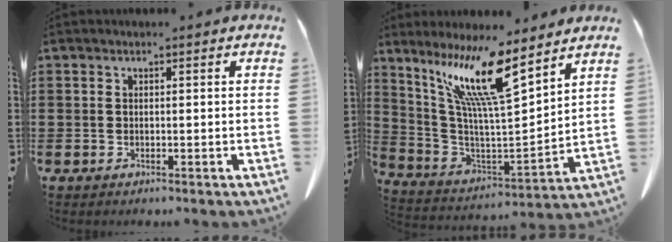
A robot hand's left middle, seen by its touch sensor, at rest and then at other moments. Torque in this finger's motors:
{"motor_torque": [2.14, 0.00, 1.05, 0.21]}